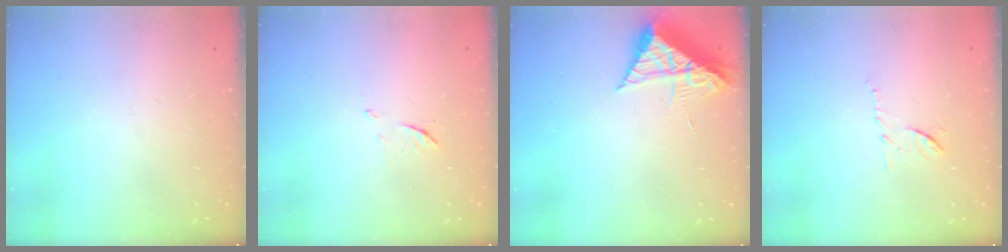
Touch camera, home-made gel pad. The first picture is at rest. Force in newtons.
{"total": 5.5, "press": 5.4, "slide": 0.7}
{"total": 9.4, "press": 9.4, "slide": 0.5}
{"total": 7.8, "press": 7.8, "slide": 0.3}